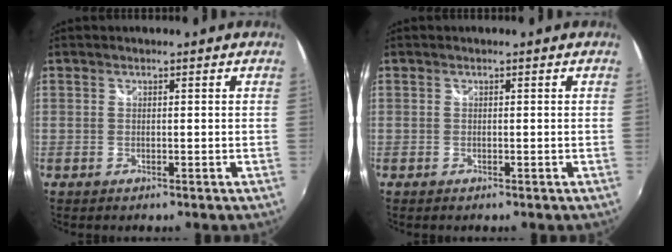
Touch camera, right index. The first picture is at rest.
{"total": 0.0}